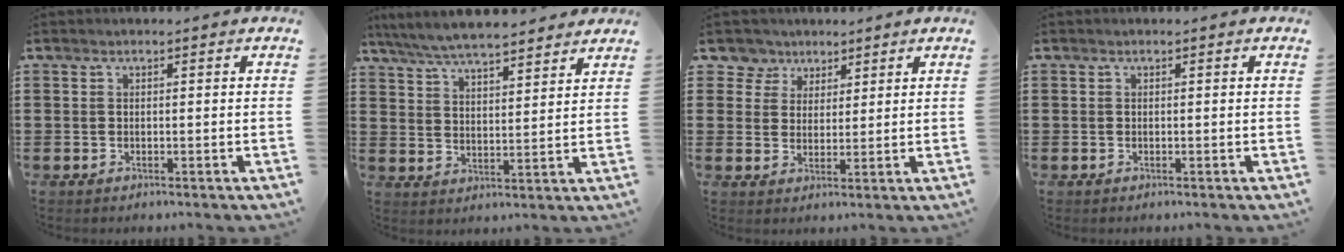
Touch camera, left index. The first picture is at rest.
{"total": 6.4, "force": [6.0, 0.6, 1.9], "torque": [-0.061, -0.022, 0.109]}
{"total": 4.7, "force": [2.9, 3.7, 0.2], "torque": [-0.030, 0.006, 0.052]}
{"total": 0.0}